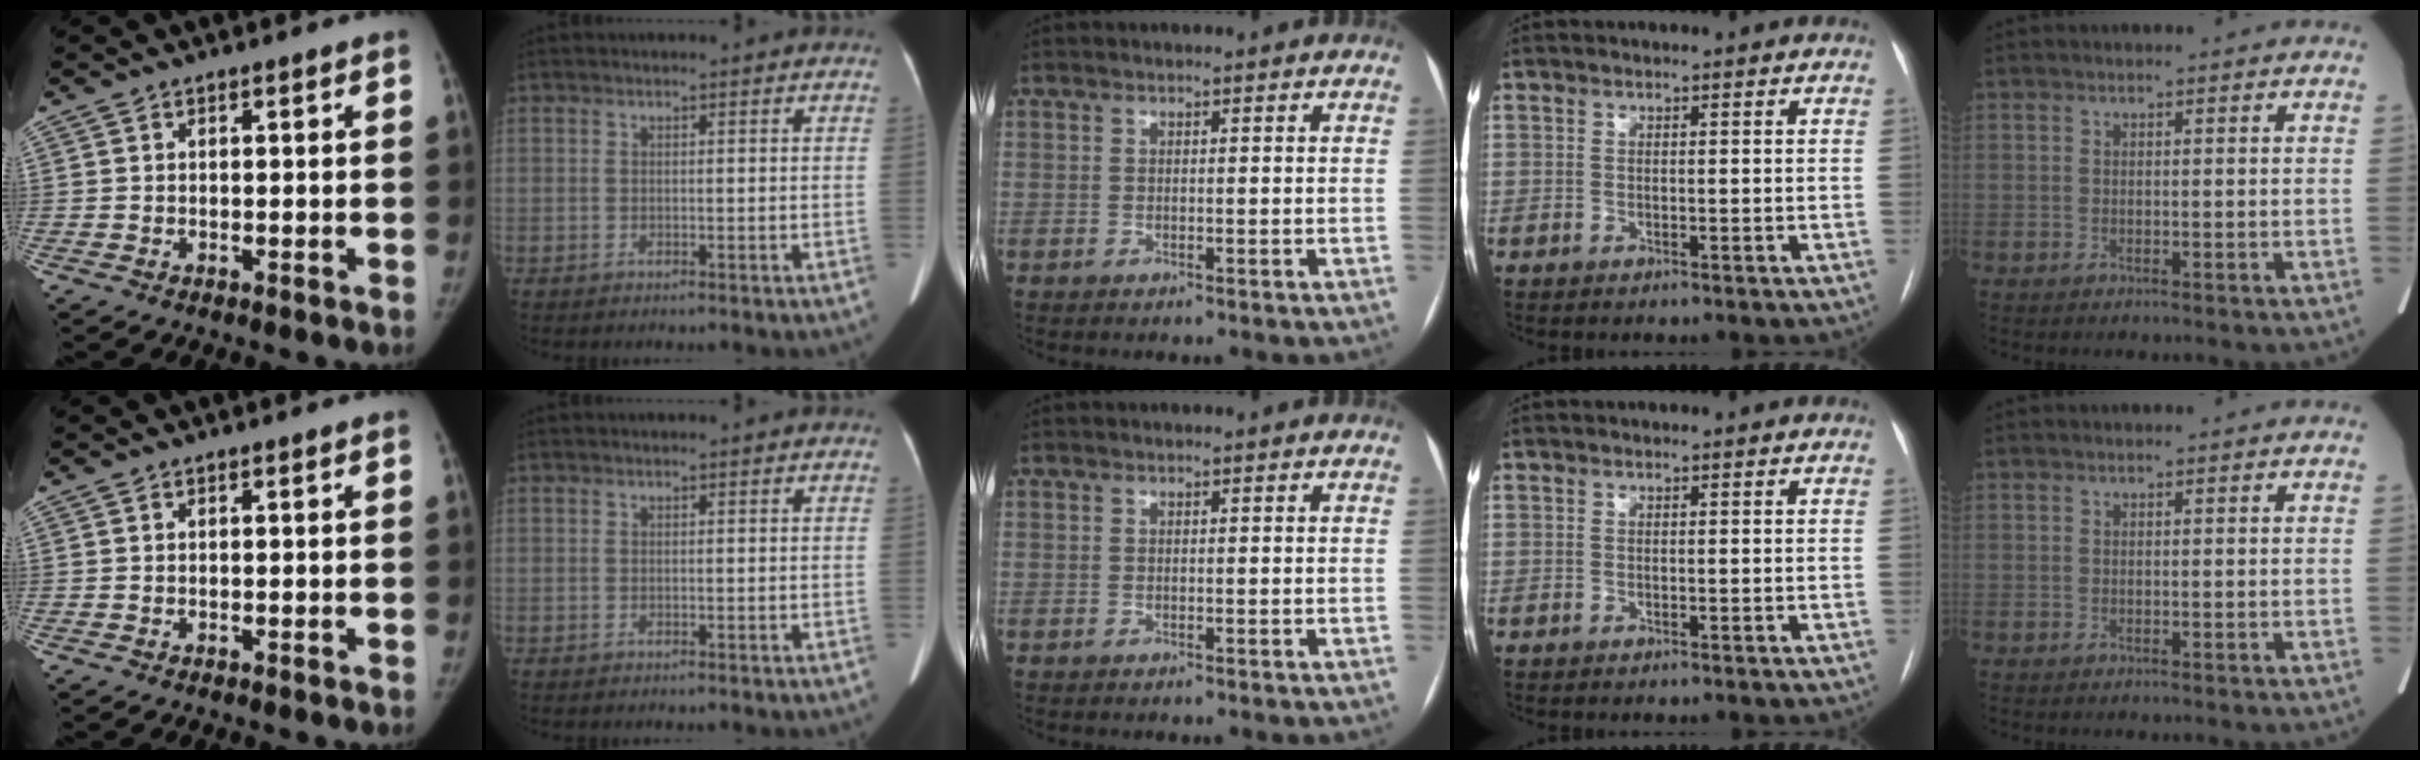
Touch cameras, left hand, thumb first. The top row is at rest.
{}